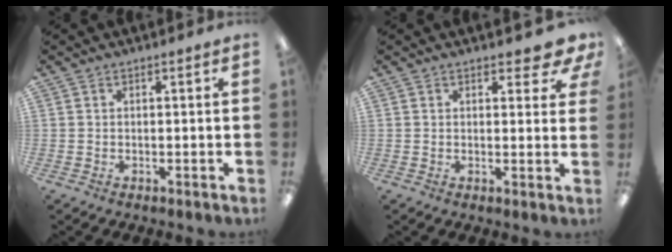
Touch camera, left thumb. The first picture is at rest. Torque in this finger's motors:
{"motor_torque": [0.06, 0.08, -0.18, -0.04, 0.03]}